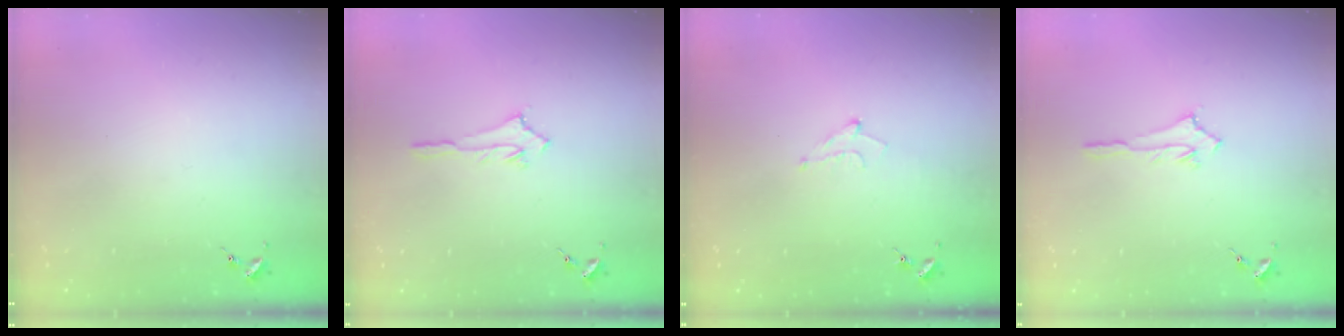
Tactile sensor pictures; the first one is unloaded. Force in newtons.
{"total": 2.8, "press": 2.7, "slide": 0.4}
{"total": 6.1, "press": 6.1, "slide": 0.8}
{"total": 2.8, "press": 2.7, "slide": 0.4}